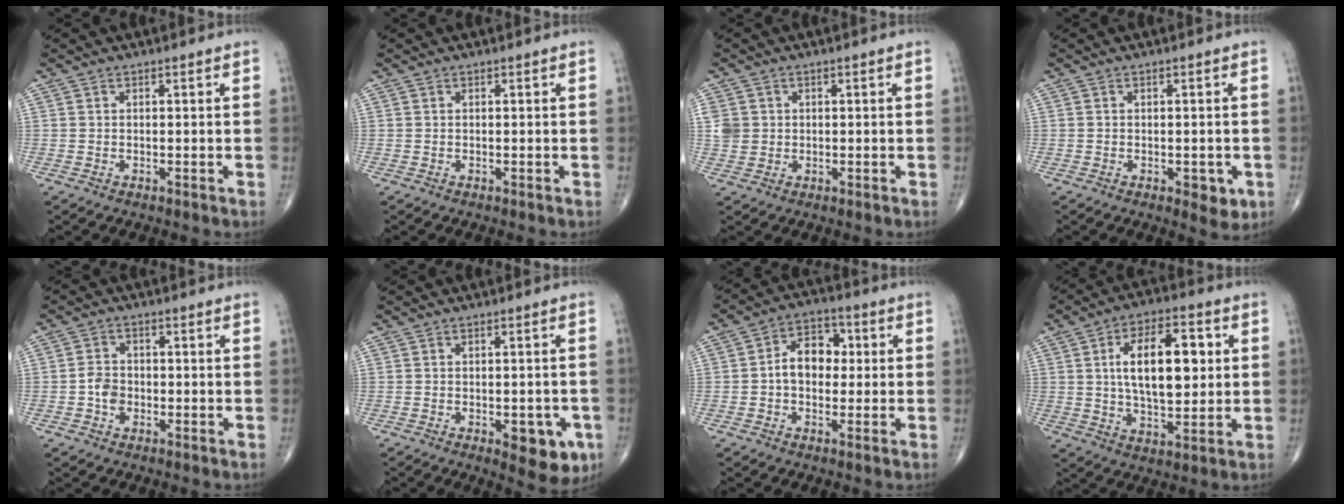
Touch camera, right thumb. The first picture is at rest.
{"total": 0.0}
{"total": 4.4, "force": [0.6, 4.0, 1.5], "torque": [-0.021, 0.004, 0.019]}
{"total": 3.8, "force": [-1.2, 1.9, 3.0], "torque": [-0.024, -0.004, -0.011]}
{"total": 3.7, "force": [-0.9, 2.9, 2.0], "torque": [-0.027, 0.010, -0.022]}
{"total": 8.4, "force": [-3.2, 3.8, 6.7], "torque": [-0.058, 0.003, -0.031]}
{"total": 8.4, "force": [0.1, 6.1, 5.8], "torque": [-0.068, 0.026, -0.009]}
{"total": 15.6, "force": [2.6, 7.7, 13.4], "torque": [-0.197, 0.001, 0.042]}